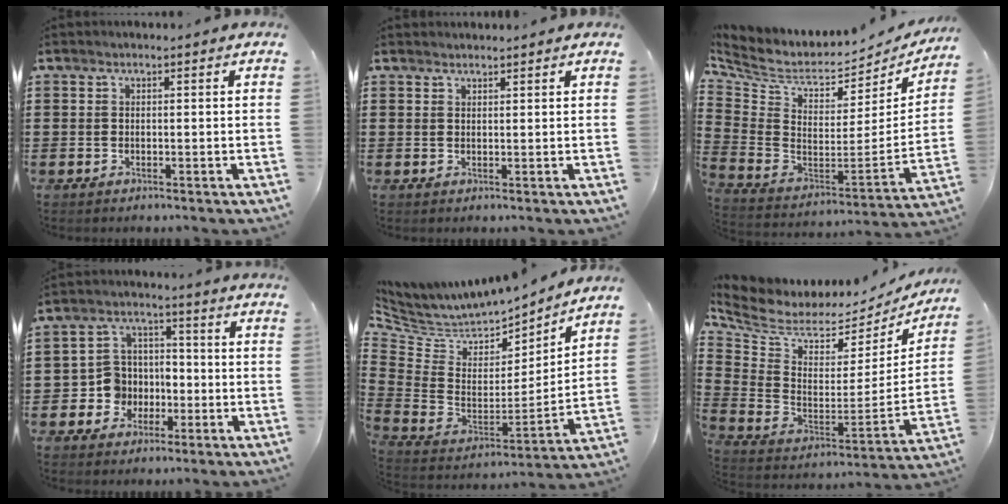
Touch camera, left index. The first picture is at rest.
{"total": 1.1, "force": [1.1, 0.1, 0.0], "torque": [-0.002, -0.001, 0.022]}
{"total": 4.8, "force": [3.4, 2.5, 2.2], "torque": [-0.070, -0.044, 0.055]}
{"total": 6.5, "force": [-1.8, 6.1, 1.6], "torque": [-0.062, 0.014, -0.034]}
{"total": 4.9, "force": [4.6, 1.9, 0.3], "torque": [-0.044, -0.054, 0.077]}
{"total": 5.2, "force": [4.3, 2.3, 1.8], "torque": [-0.068, -0.050, 0.071]}